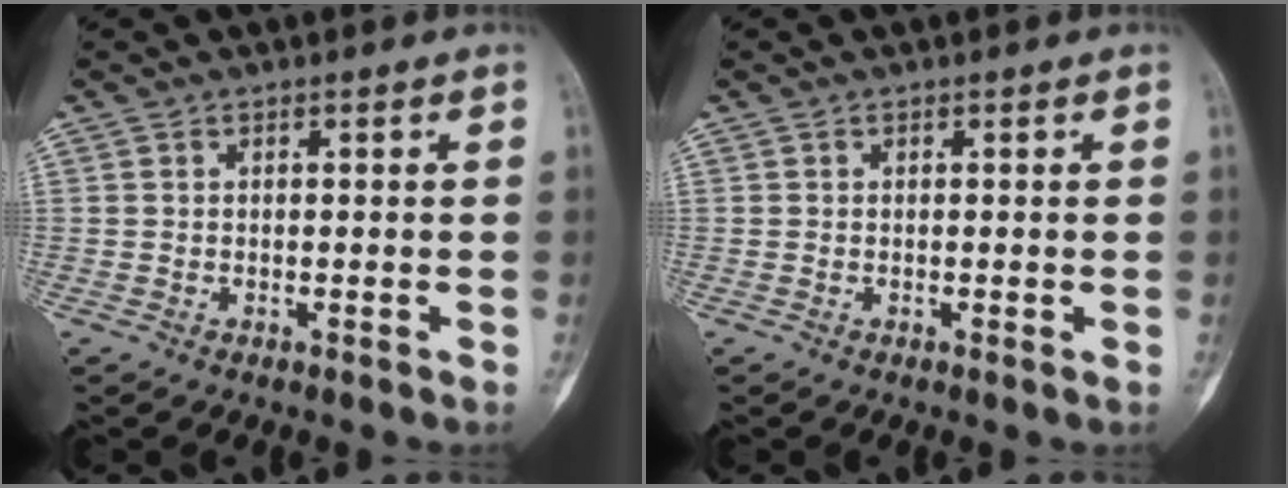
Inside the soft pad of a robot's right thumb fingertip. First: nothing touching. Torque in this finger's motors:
{"motor_torque": [-0.29, -0.09, -0.20, 0.00, 0.01]}